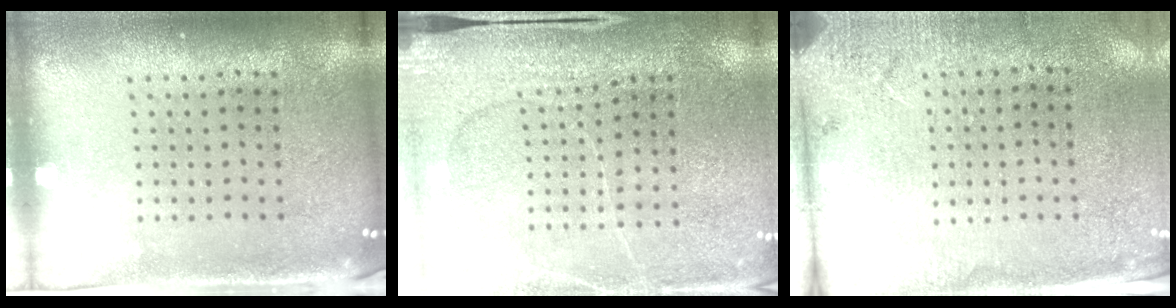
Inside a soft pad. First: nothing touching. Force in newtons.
{"total": 3.0, "press": 3.0, "slide": 0.1}
{"total": 2.6, "press": 2.3, "slide": 1.2}